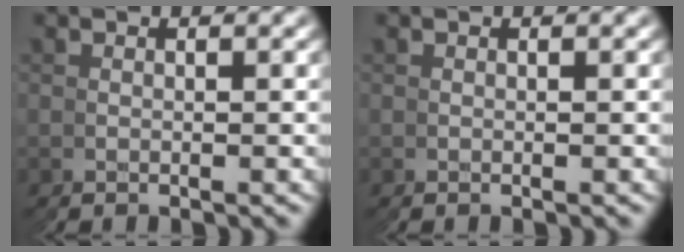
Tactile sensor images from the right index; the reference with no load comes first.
{"total": 0.0}